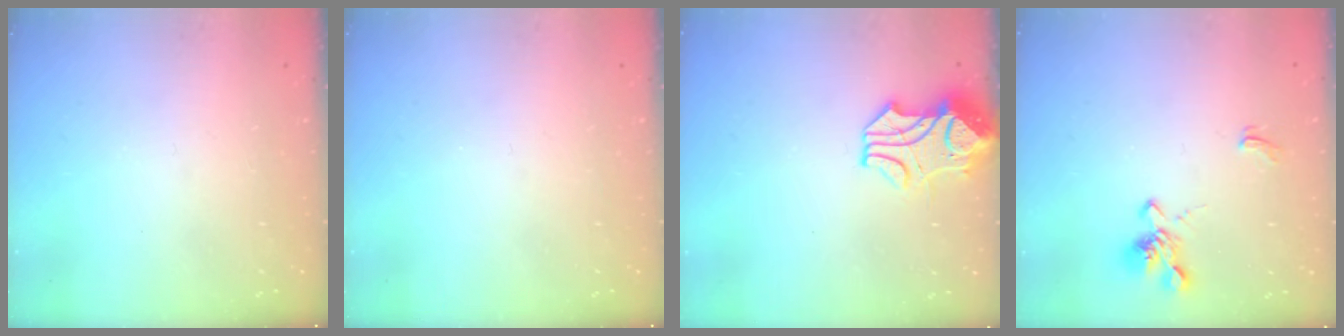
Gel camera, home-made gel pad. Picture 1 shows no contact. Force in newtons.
{"total": 0.0}
{"total": 2.2, "press": 1.9, "slide": 1.1}
{"total": 1.9, "press": 1.6, "slide": 1.0}